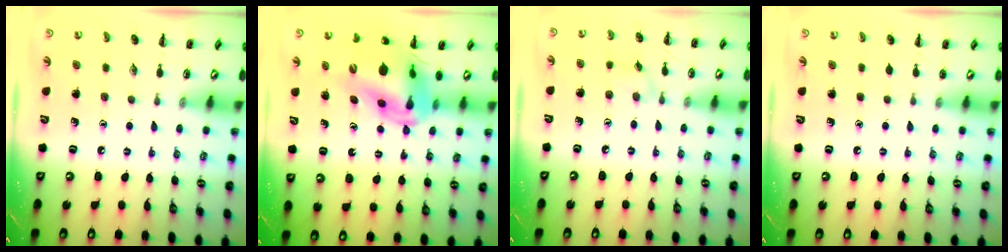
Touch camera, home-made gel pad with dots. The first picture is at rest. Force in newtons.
{"total": 14.5, "press": 13.8, "slide": 4.3}
{"total": 3.4, "press": 3.3, "slide": 0.9}
{"total": 0.0}